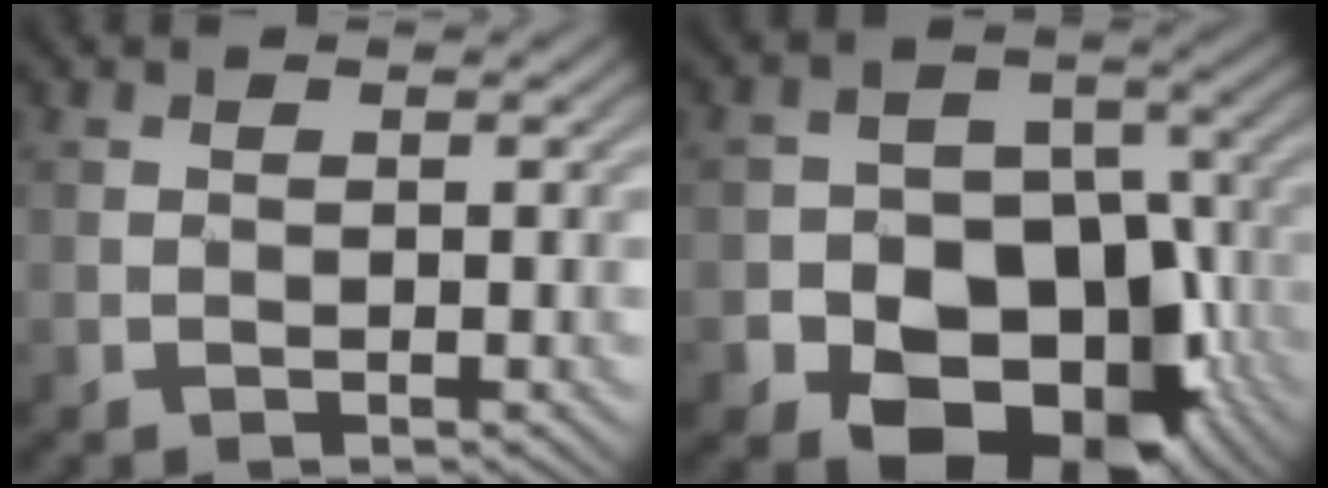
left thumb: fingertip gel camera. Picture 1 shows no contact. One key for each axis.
{"total": 16.5, "fx": -7.4, "fy": 12.1, "fz": 8.5, "tx": -0.117, "ty": -0.024, "tz": -0.143}